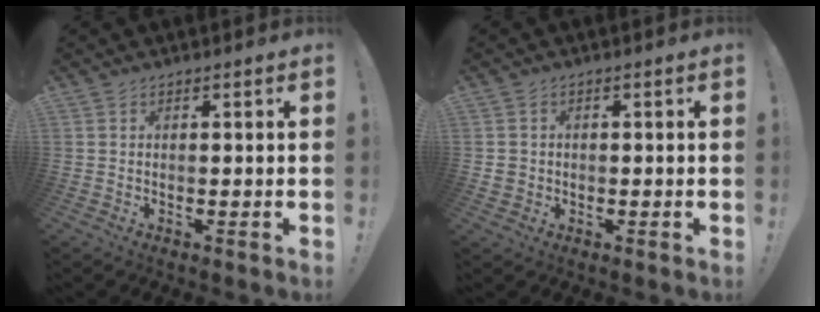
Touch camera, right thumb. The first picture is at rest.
{"total": 2.3, "force": [0.0, 2.2, 0.7], "torque": [-0.004, 0.002, 0.001]}